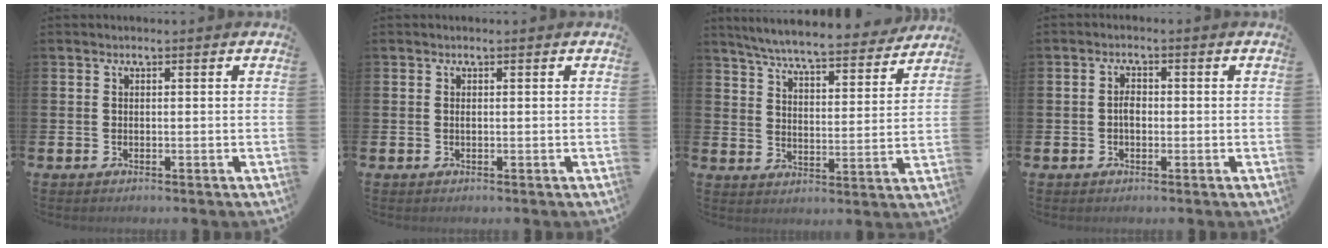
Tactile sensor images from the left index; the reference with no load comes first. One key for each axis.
{"total": 0.0}
{"total": 6.7, "fx": 6.4, "fy": 0.3, "fz": 2.0, "tx": -0.062, "ty": -0.046, "tz": 0.108}
{"total": 2.0, "fx": -0.3, "fy": 1.2, "fz": 1.5, "tx": -0.021, "ty": 0.002, "tz": -0.008}